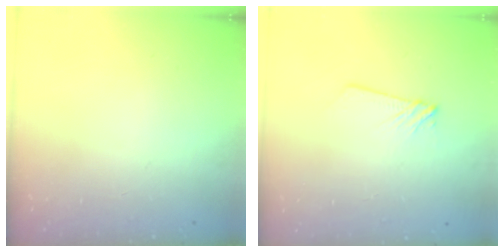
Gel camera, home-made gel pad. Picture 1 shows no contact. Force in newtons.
{"total": 3.8, "press": 3.7, "slide": 0.6}